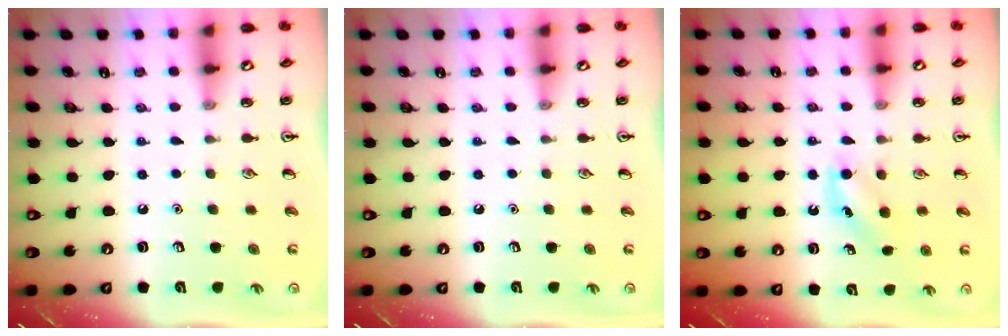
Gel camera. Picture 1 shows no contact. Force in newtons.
{"total": 0.0}
{"total": 4.4, "press": 4.2, "slide": 1.4}